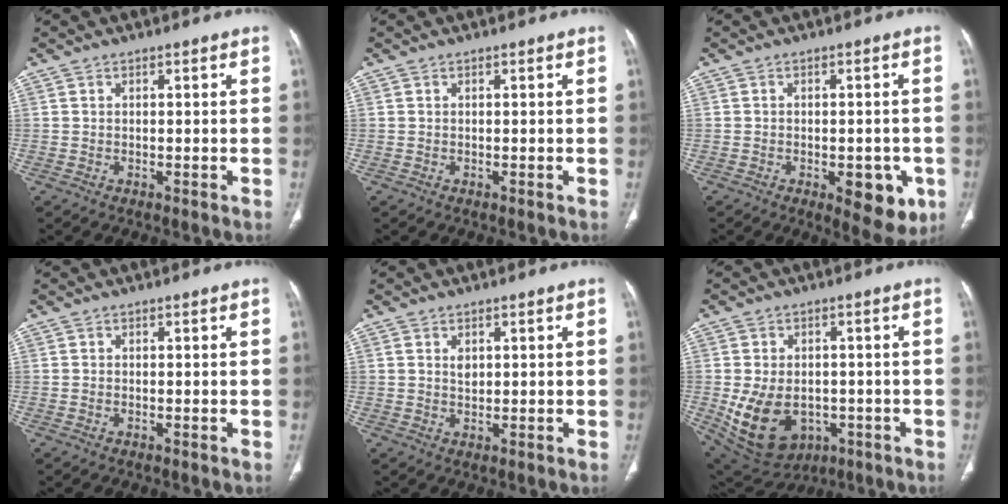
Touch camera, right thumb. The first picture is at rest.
{"total": 0.0}
{"total": 8.5, "force": [-3.1, 4.0, 6.9], "torque": [-0.057, 0.000, -0.029]}
{"total": 0.0}
{"total": 1.6, "force": [0.6, 1.0, 1.1], "torque": [-0.015, -0.005, 0.013]}
{"total": 14.3, "force": [-3.3, 10.5, 9.2], "torque": [-0.161, 0.007, -0.023]}